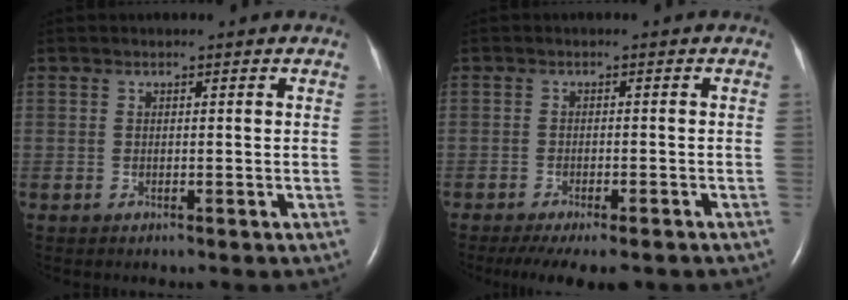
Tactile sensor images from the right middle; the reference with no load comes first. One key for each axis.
{"total": 9.5, "fx": -7.5, "fy": 2.5, "fz": 5.2, "tx": -0.075, "ty": -0.013, "tz": -0.105}